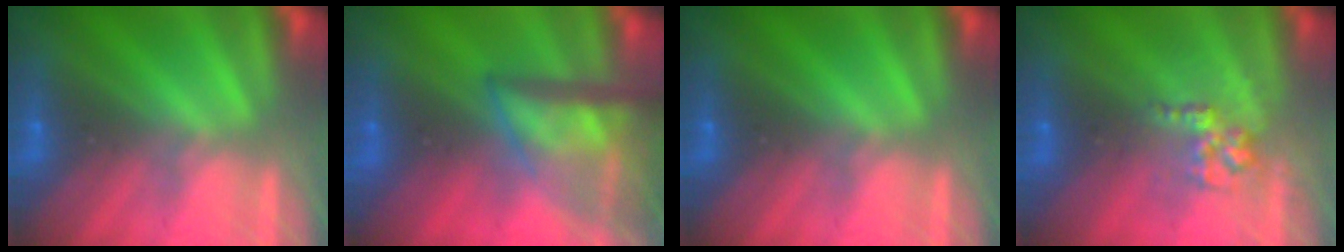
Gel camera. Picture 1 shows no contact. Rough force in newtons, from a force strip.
{"total": 9.0}
{"total": 0.0}
{"total": 2.9}